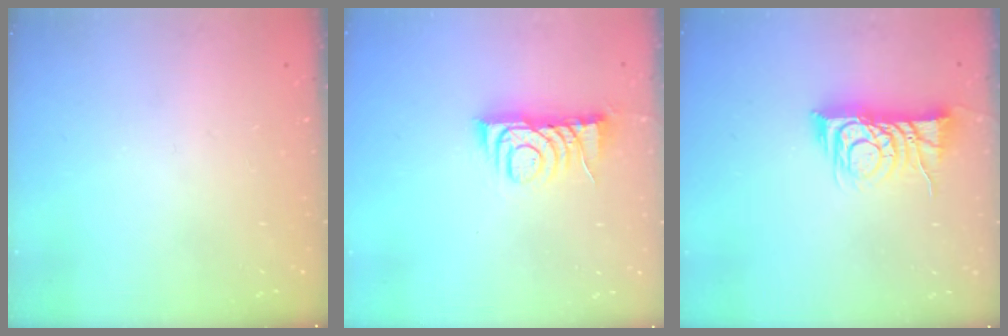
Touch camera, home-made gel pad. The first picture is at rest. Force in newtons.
{"total": 8.0, "press": 7.9, "slide": 0.4}
{"total": 9.7, "press": 9.7, "slide": 0.6}